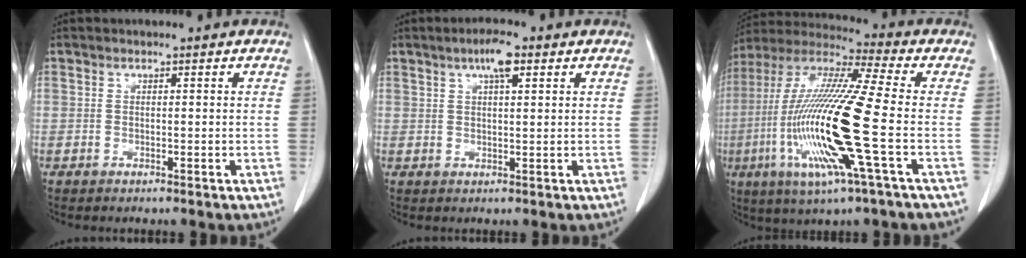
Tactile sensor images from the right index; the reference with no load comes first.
{"total": 4.1, "force": [2.2, 0.8, 3.4], "torque": [-0.063, 0.006, 0.036]}
{"total": 20.4, "force": [-4.5, 0.6, 19.9], "torque": [-0.426, -0.019, -0.095]}